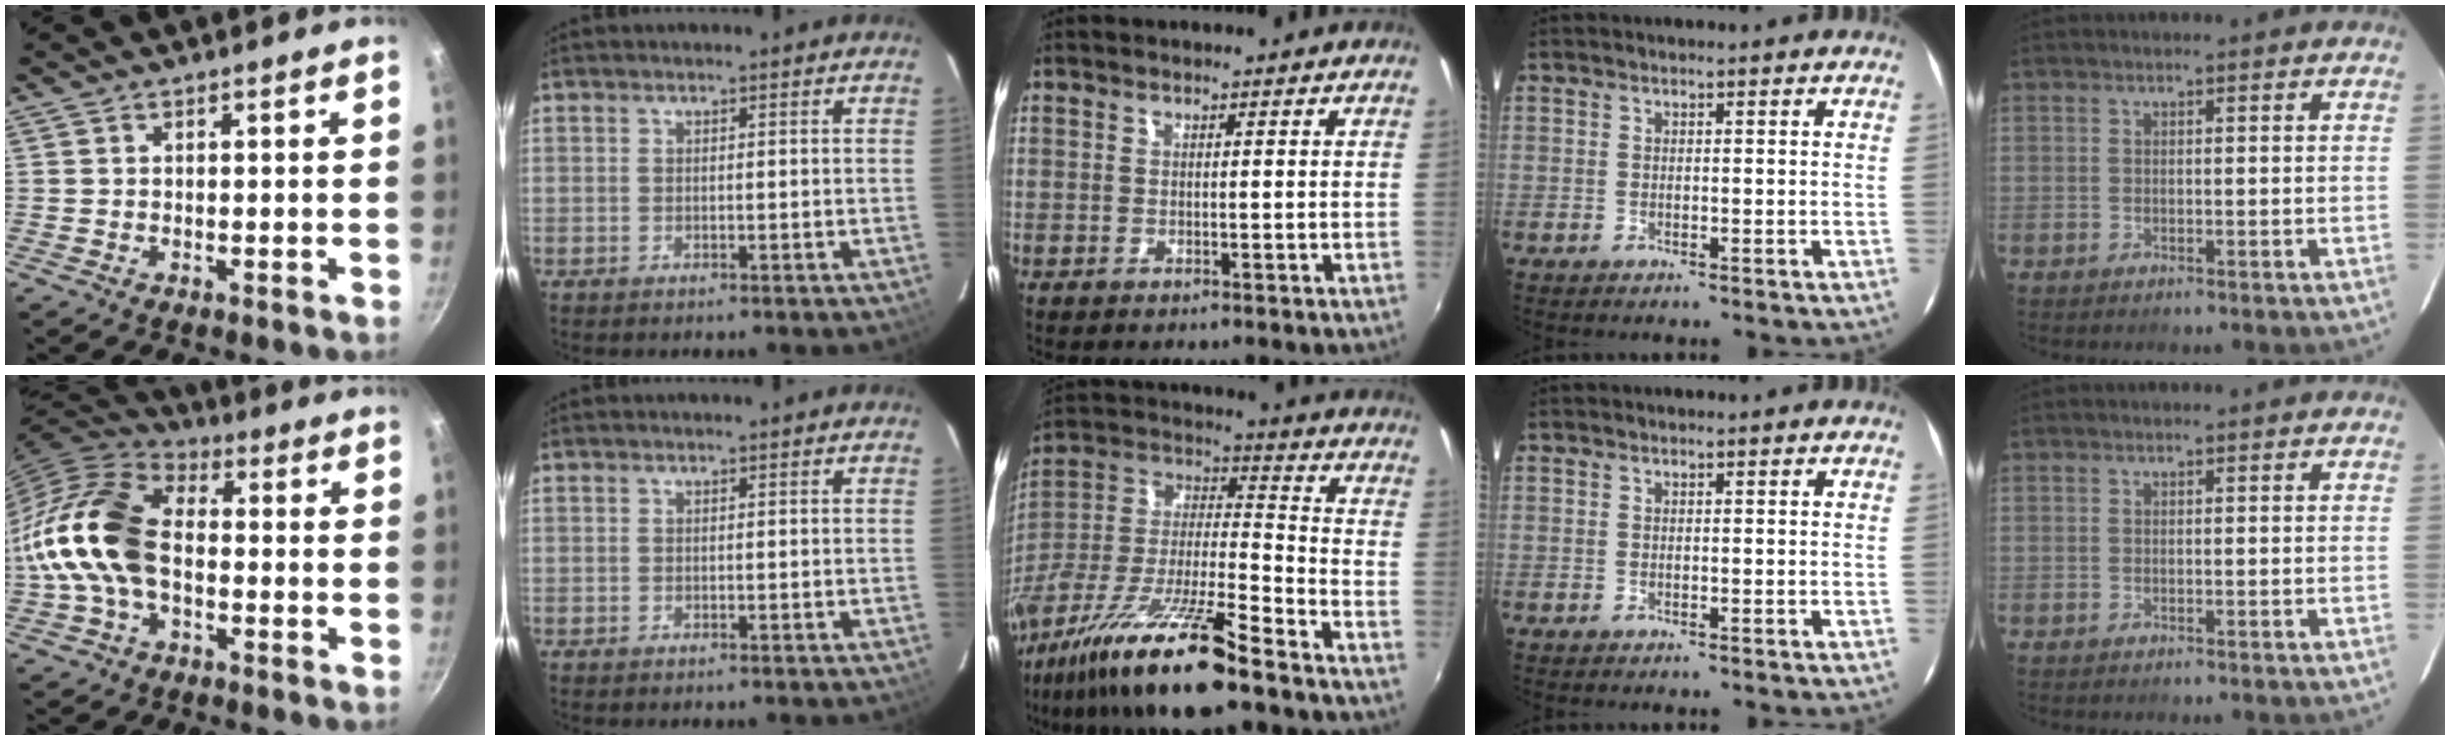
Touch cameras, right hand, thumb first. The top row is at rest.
{"thumb": {"total": 16.2, "force": [-1.9, 10.6, 12.2], "torque": [-0.216, 0.038, -0.052]}, "middle": {"total": 22.4, "force": [-15.6, 3.0, 15.8], "torque": [-0.294, -0.031, -0.283]}}